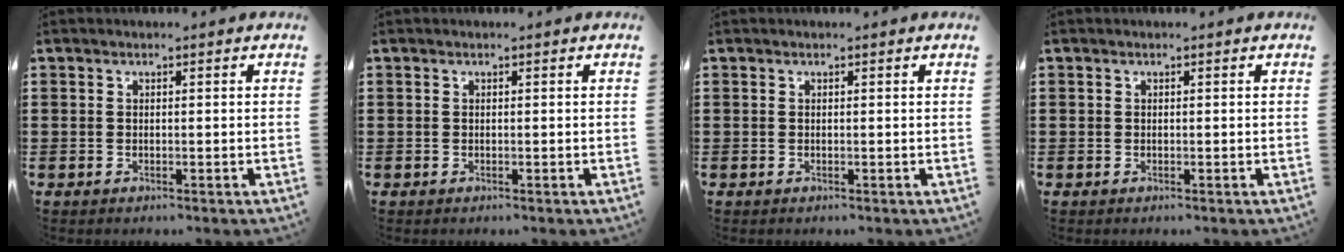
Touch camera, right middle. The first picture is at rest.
{"total": 0.0}
{"total": 0.0}
{"total": 0.0}